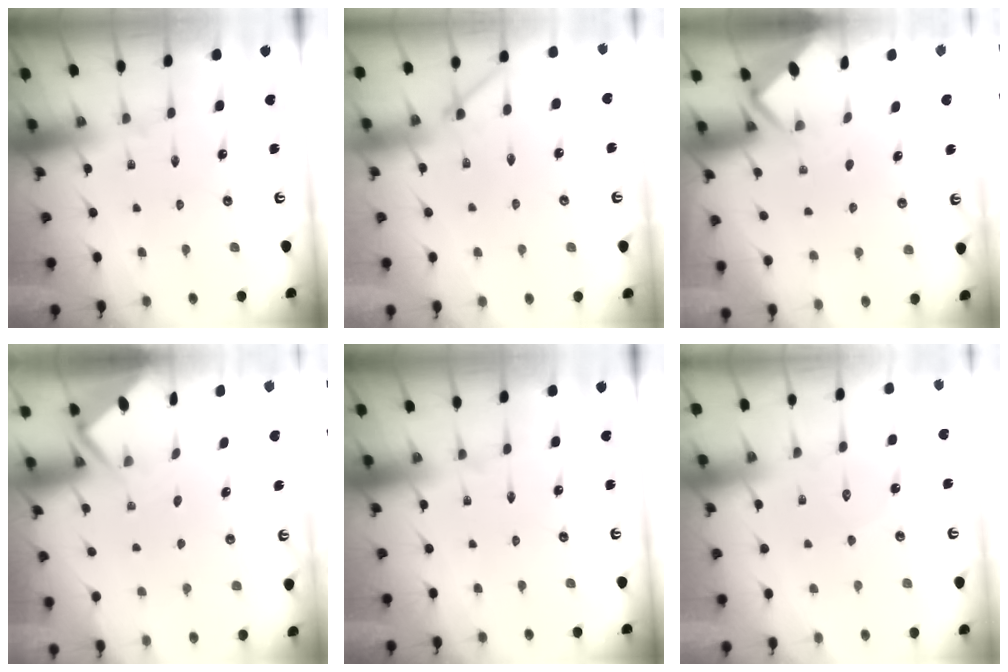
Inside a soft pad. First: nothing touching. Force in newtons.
{"total": 4.6, "press": 4.6, "slide": 0.5}
{"total": 2.8, "press": 2.8, "slide": 0.2}
{"total": 3.5, "press": 3.5, "slide": 0.3}
{"total": 0.0}
{"total": 3.6, "press": 3.6, "slide": 0.3}